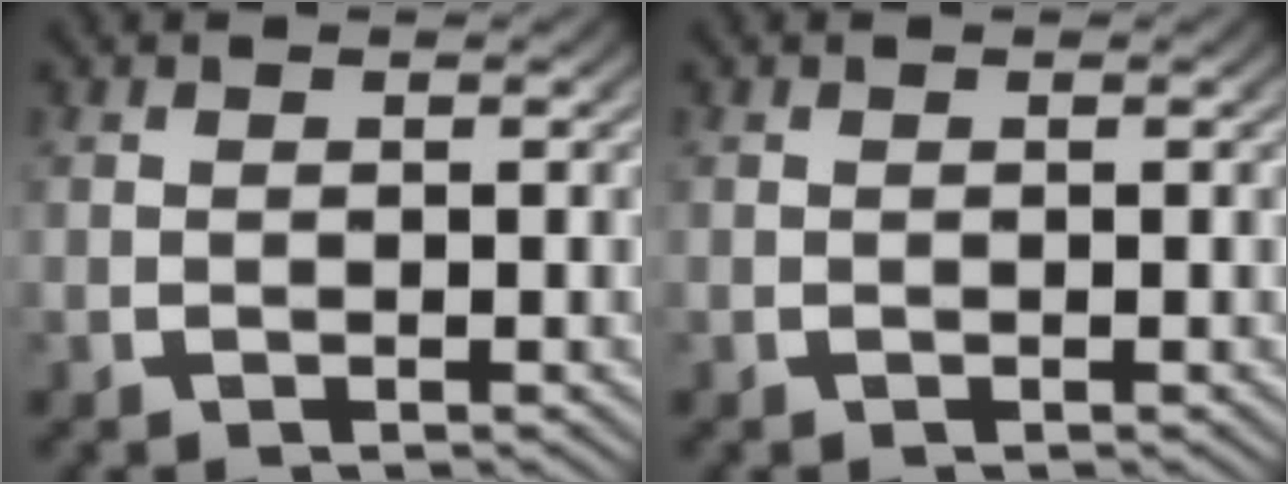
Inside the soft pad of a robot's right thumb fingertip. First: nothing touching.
{"total": 0.0}